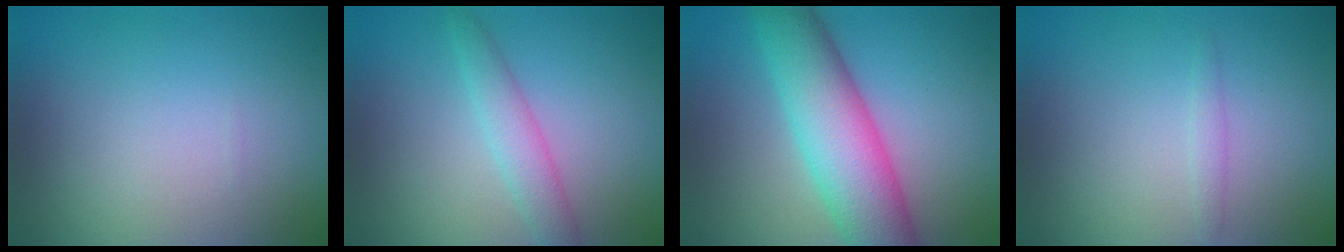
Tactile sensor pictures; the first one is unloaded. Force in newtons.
{"total": 2.6, "press": 2.6, "slide": 0.1}
{"total": 8.9, "press": 8.9, "slide": 0.4}
{"total": 0.9, "press": 0.9, "slide": 0.1}